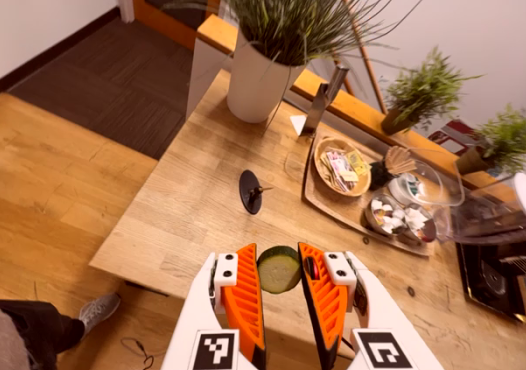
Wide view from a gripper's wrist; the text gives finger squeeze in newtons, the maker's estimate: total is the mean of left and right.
{"total": 9.8, "left": 10.4, "right": 9.2}